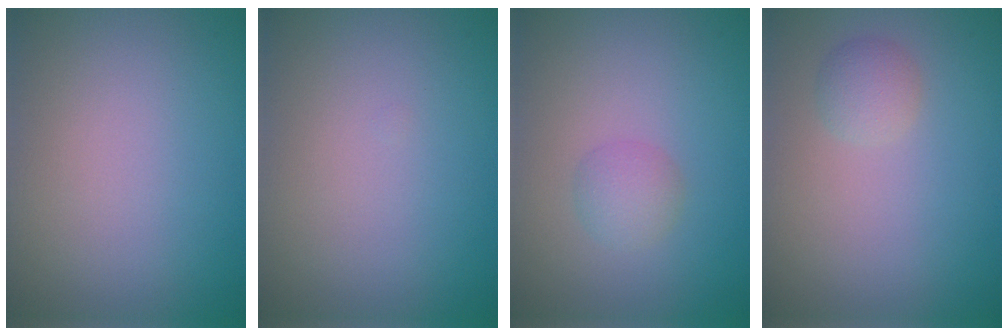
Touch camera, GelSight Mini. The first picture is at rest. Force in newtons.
{"total": 0.0}
{"total": 1.5, "press": 1.5, "slide": 0.0}
{"total": 1.5, "press": 1.5, "slide": 0.0}